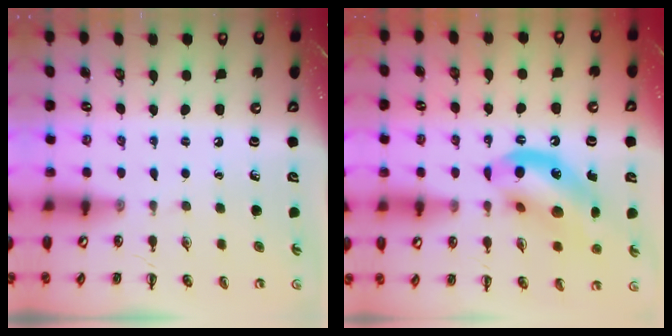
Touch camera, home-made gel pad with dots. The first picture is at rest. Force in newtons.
{"total": 13.9, "press": 13.5, "slide": 3.5}